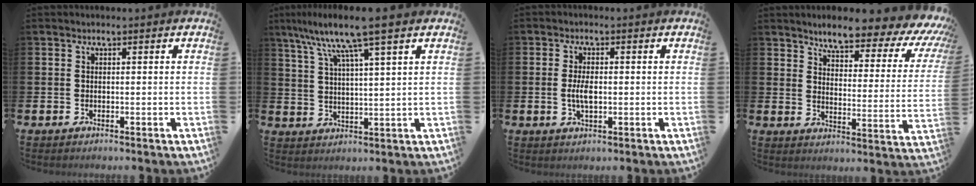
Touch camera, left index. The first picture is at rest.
{"total": 9.3, "force": [7.1, 0.5, 6.0], "torque": [-0.129, -0.022, 0.123]}
{"total": 3.3, "force": [-0.1, 1.4, 3.0], "torque": [-0.052, 0.001, -0.003]}
{"total": 6.4, "force": [5.6, 1.3, 2.8], "torque": [-0.058, -0.049, 0.085]}